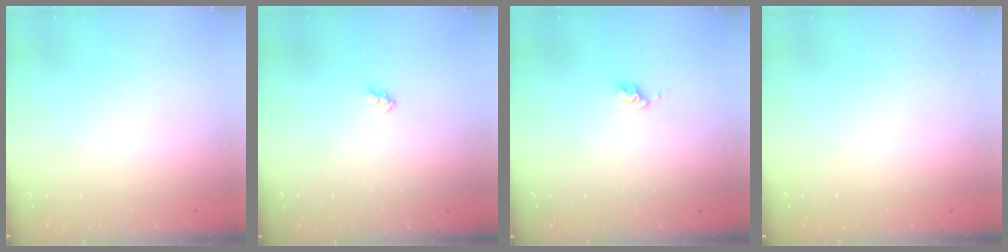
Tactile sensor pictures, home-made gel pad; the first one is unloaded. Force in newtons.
{"total": 2.0, "press": 2.0, "slide": 0.3}
{"total": 2.7, "press": 2.6, "slide": 0.4}
{"total": 0.0}